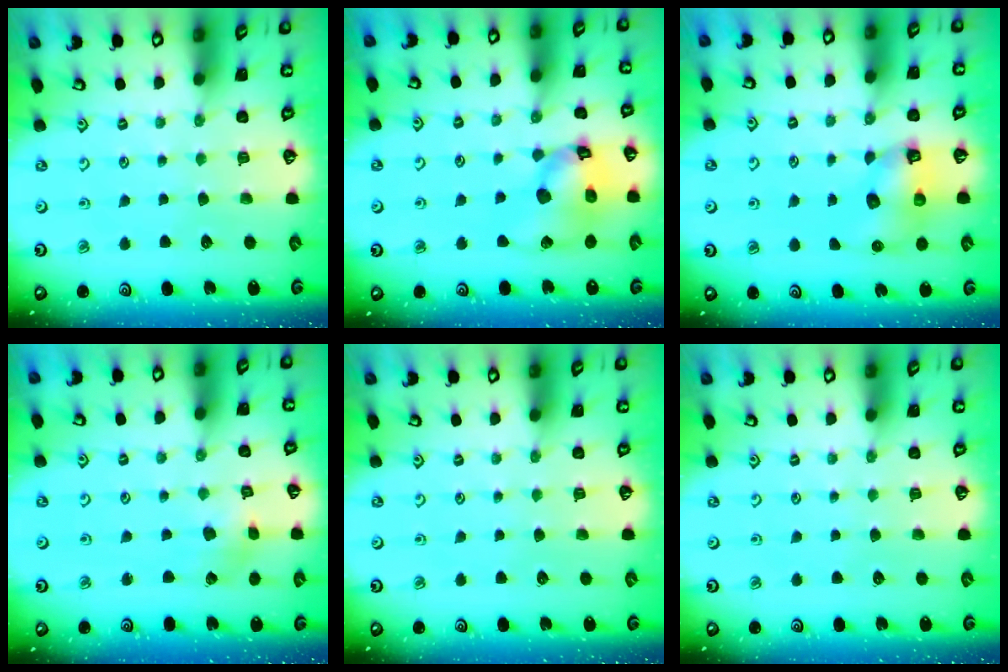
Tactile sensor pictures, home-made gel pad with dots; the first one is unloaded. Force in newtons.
{"total": 14.5, "press": 14.4, "slide": 1.8}
{"total": 7.0, "press": 7.0, "slide": 0.1}
{"total": 2.2, "press": 2.2, "slide": 0.4}
{"total": 0.0}
{"total": 0.0}